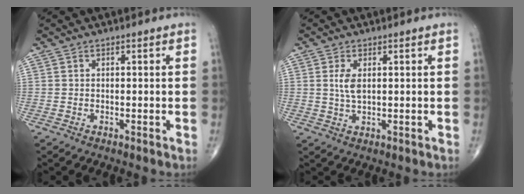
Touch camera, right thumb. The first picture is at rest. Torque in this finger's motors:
{"motor_torque": [0.84, 0.74, 0.57, 0.05, 0.06]}